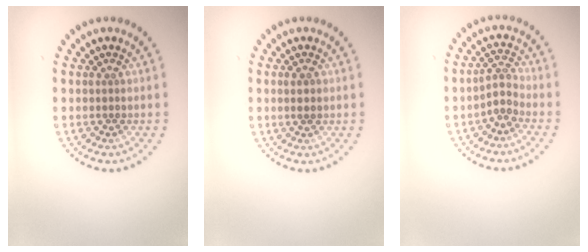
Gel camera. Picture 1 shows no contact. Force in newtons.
{"total": 1.2, "press": 1.2, "slide": 0.4}
{"total": 2.2, "press": 1.6, "slide": 1.5}